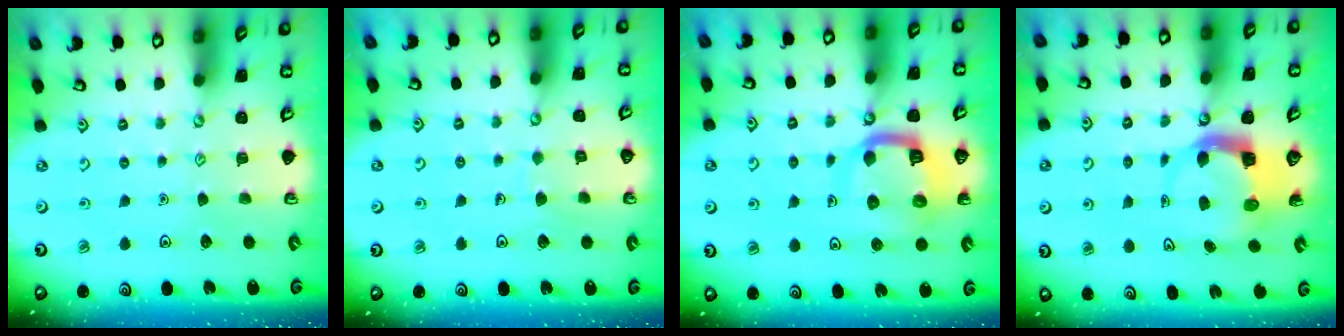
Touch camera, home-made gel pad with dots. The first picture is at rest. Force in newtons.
{"total": 4.4, "press": 4.3, "slide": 0.3}
{"total": 10.9, "press": 10.9, "slide": 1.2}
{"total": 5.5, "press": 5.5, "slide": 0.9}